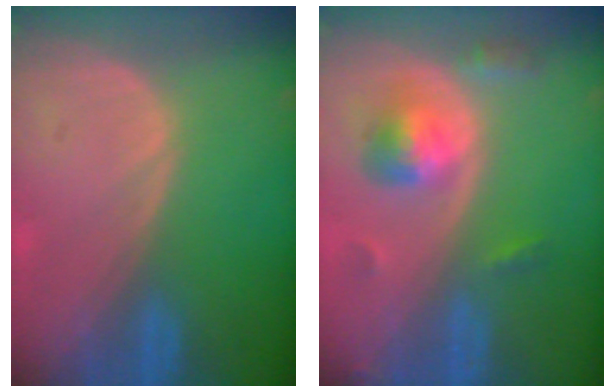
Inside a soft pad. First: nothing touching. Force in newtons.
{"total": 5.6, "press": 5.3, "slide": 1.8}